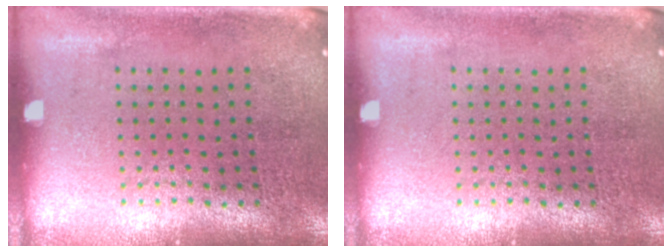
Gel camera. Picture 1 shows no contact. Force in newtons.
{"total": 0.0}